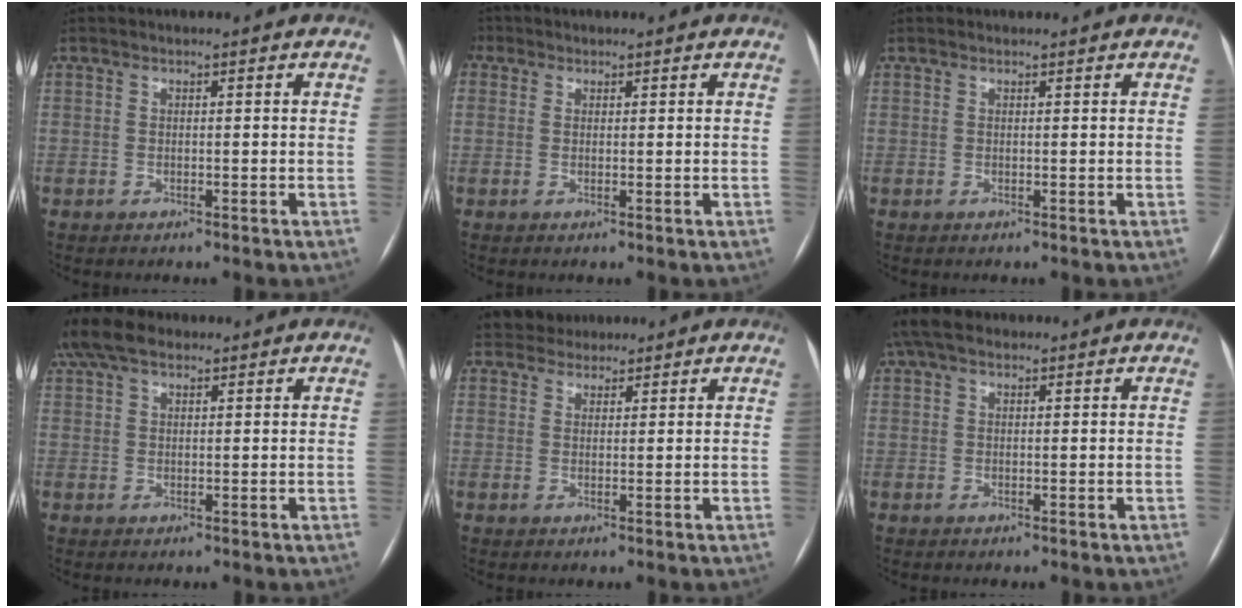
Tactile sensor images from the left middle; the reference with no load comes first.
{"total": 3.7, "force": [1.7, 3.1, 1.3], "torque": [-0.039, 0.017, 0.034]}
{"total": 0.6, "force": [0.5, 0.2, 0.0], "torque": [-0.005, 0.008, 0.010]}
{"total": 6.8, "force": [5.1, 2.8, 3.5], "torque": [-0.083, 0.039, 0.100]}
{"total": 3.6, "force": [3.2, 1.8, 0.0], "torque": [0.003, 0.020, 0.050]}
{"total": 4.8, "force": [3.3, 2.2, 2.6], "torque": [-0.061, 0.040, 0.065]}